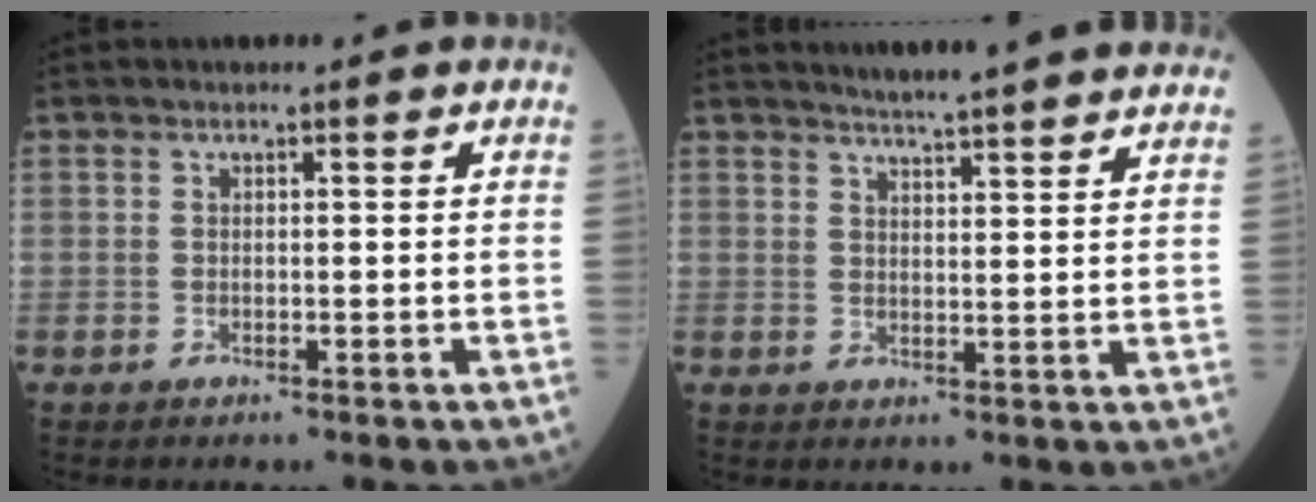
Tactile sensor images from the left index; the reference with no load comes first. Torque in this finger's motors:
{"motor_torque": [0.52, -0.82, 0.08, 0.03]}